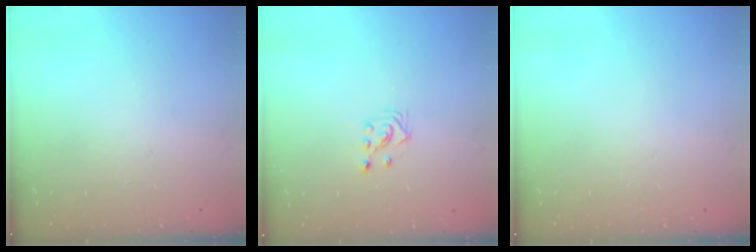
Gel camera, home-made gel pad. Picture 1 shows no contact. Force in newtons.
{"total": 2.9, "press": 2.7, "slide": 1.0}
{"total": 0.0}